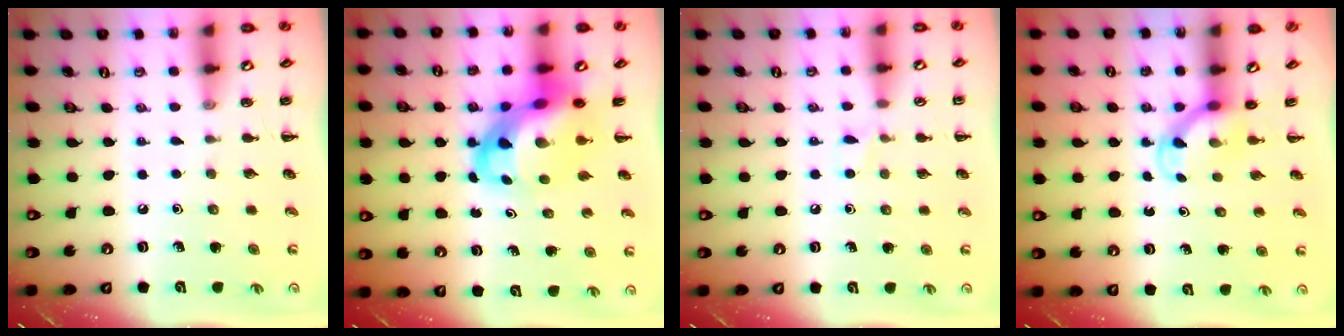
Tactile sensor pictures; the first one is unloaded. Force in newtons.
{"total": 9.0, "press": 8.5, "slide": 2.7}
{"total": 3.8, "press": 3.5, "slide": 1.4}
{"total": 3.5, "press": 3.3, "slide": 1.4}